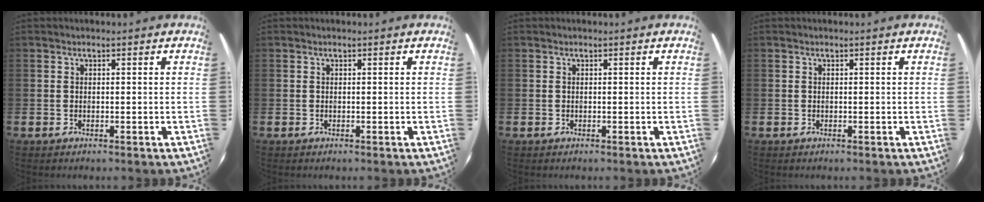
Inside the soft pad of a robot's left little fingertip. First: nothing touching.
{"total": 0.0}
{"total": 0.0}
{"total": 0.0}